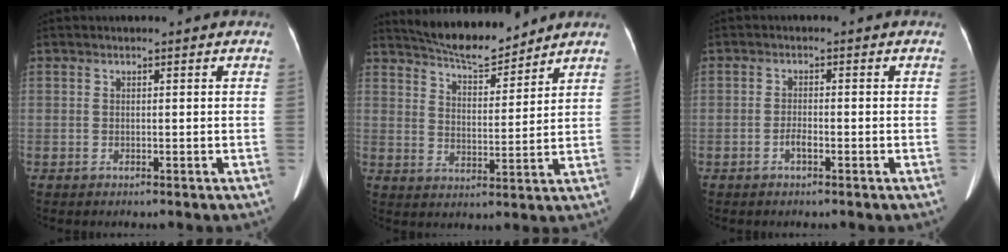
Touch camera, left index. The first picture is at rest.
{"total": 10.0, "force": [9.4, 1.2, 3.1], "torque": [-0.057, 0.005, 0.158]}
{"total": 1.5, "force": [-1.0, 0.3, 1.2], "torque": [-0.022, 0.002, -0.017]}